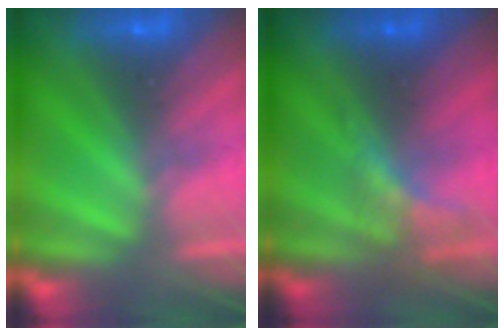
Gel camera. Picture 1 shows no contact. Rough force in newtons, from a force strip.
{"total": 2.2}